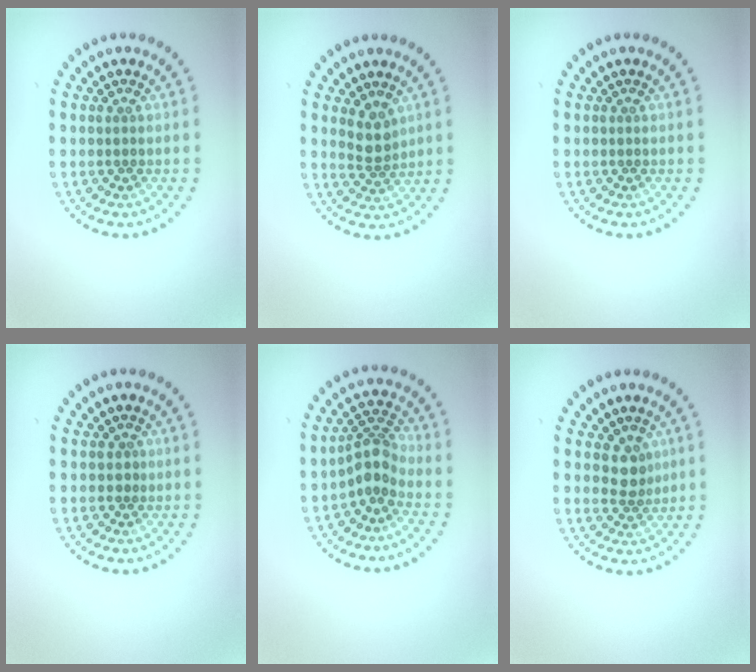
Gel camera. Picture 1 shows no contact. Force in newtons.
{"total": 2.2, "press": 1.8, "slide": 1.3}
{"total": 0.0}
{"total": 0.5, "press": 0.3, "slide": 0.4}
{"total": 2.9, "press": 2.1, "slide": 1.9}
{"total": 2.1, "press": 1.8, "slide": 1.1}